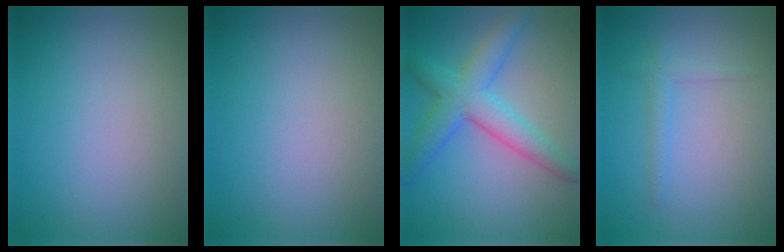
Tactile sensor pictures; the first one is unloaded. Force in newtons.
{"total": 0.0}
{"total": 5.1, "press": 5.1, "slide": 0.1}
{"total": 1.3, "press": 1.3, "slide": 0.1}